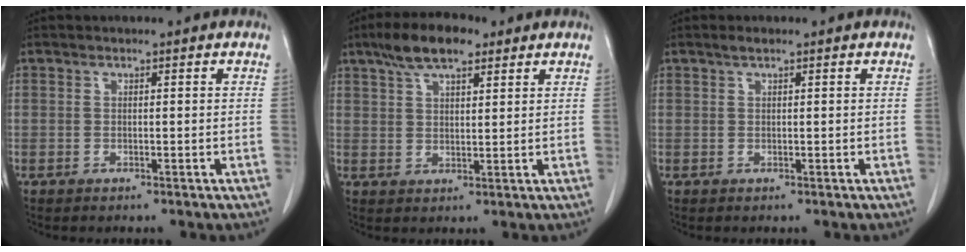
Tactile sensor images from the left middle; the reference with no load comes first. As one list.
[{"total": 8.0, "force": [5.4, 2.7, 5.3], "torque": [-0.102, 0.017, 0.094]}, {"total": 1.0, "force": [0.7, 0.1, 0.7], "torque": [-0.016, 0.004, 0.015]}]